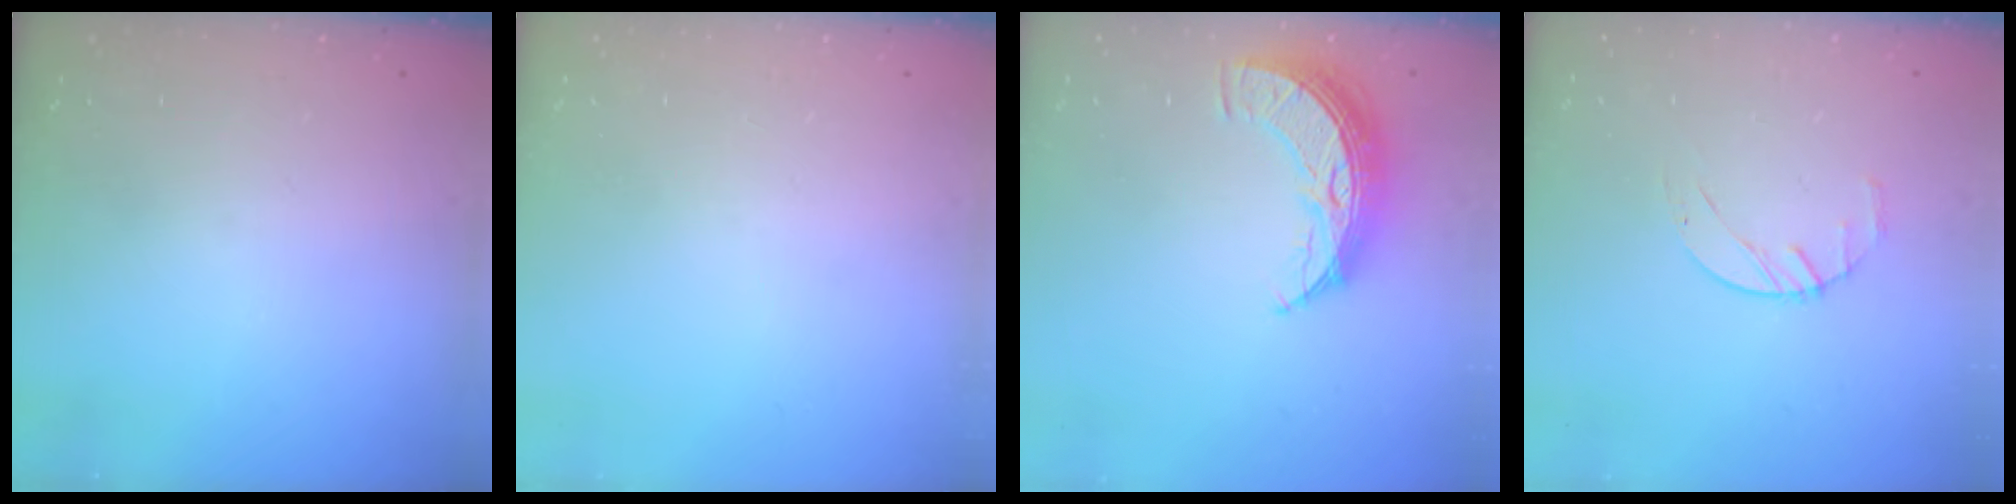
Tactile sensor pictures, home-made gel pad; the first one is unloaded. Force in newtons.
{"total": 0.0}
{"total": 9.4, "press": 9.4, "slide": 0.7}
{"total": 2.5, "press": 2.5, "slide": 0.4}